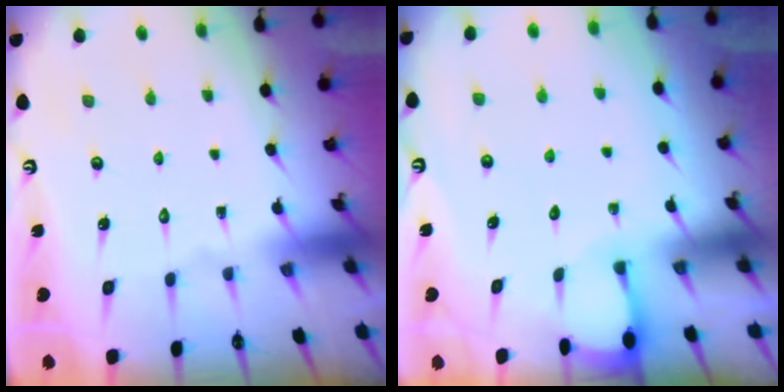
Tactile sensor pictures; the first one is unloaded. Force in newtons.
{"total": 1.7, "press": 1.7, "slide": 0.2}